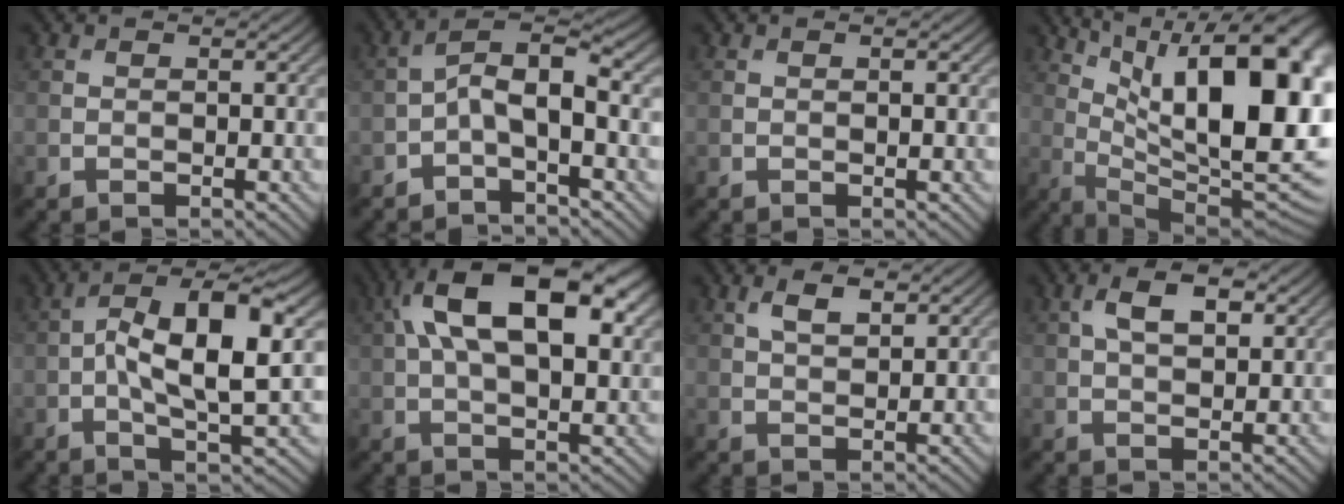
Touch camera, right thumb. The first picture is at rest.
{"total": 4.7, "force": [-1.2, 1.6, 4.2], "torque": [-0.077, 0.011, -0.029]}
{"total": 0.5, "force": [0.1, 0.1, 0.5], "torque": [-0.006, 0.000, 0.003]}
{"total": 18.2, "force": [5.6, 6.6, 16.1], "torque": [-0.229, 0.018, 0.099]}
{"total": 10.5, "force": [0.1, 3.9, 9.7], "torque": [-0.171, 0.007, 0.002]}
{"total": 16.3, "force": [5.2, 7.6, 13.5], "torque": [-0.234, 0.035, 0.075]}
{"total": 3.5, "force": [1.8, 1.6, 2.6], "torque": [-0.057, 0.003, 0.036]}
{"total": 5.4, "force": [2.0, 2.7, 4.3], "torque": [-0.082, 0.005, 0.033]}